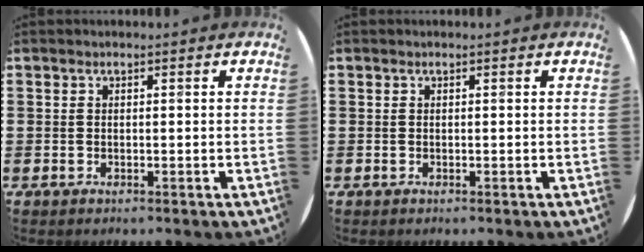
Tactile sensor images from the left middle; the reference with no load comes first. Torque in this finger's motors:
{"motor_torque": [0.03, -0.03, 0.01, 0.00]}